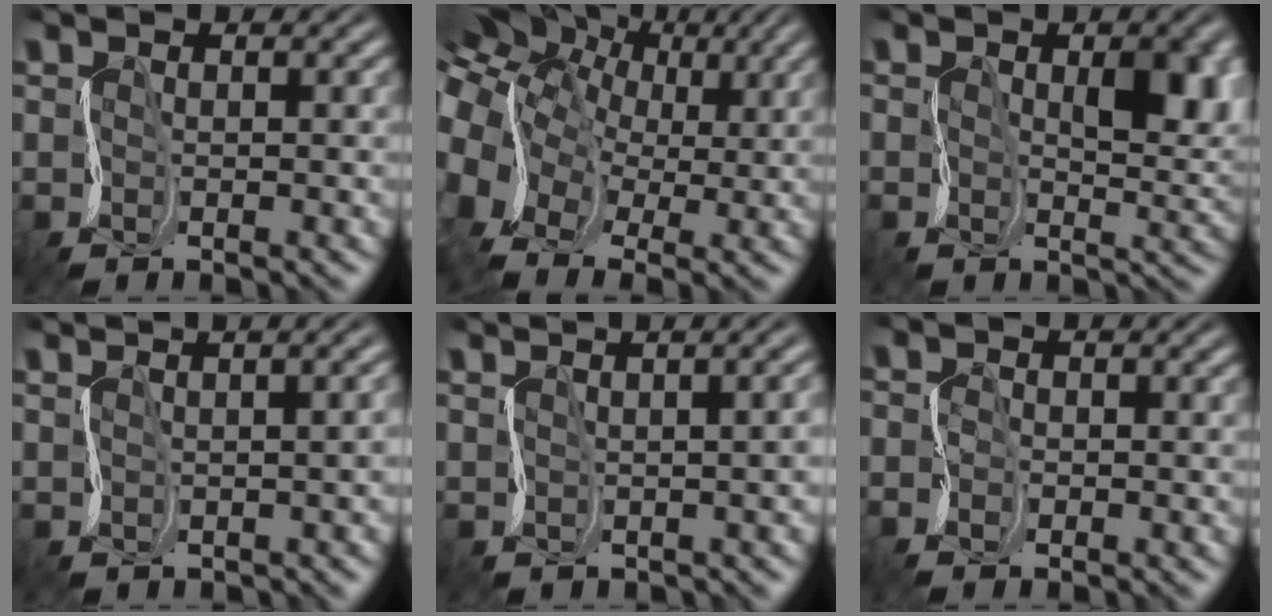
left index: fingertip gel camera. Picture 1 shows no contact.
{"total": 14.4, "force": [2.9, 11.9, 7.7], "torque": [-0.179, 0.021, 0.054]}
{"total": 5.0, "force": [1.2, 2.5, 4.1], "torque": [-0.072, 0.006, 0.018]}
{"total": 5.0, "force": [1.2, 2.7, 4.0], "torque": [0.005, 0.039, -0.010]}
{"total": 6.7, "force": [1.6, 3.6, 5.5], "torque": [-0.007, 0.045, -0.013]}
{"total": 2.0, "force": [-1.5, 1.0, 0.8], "torque": [-0.022, -0.003, -0.023]}